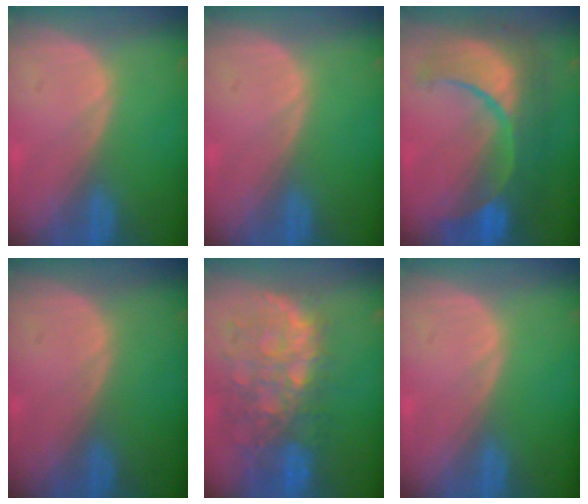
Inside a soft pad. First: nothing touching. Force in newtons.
{"total": 0.0}
{"total": 12.3, "press": 12.2, "slide": 1.4}
{"total": 0.0}
{"total": 11.1, "press": 9.7, "slide": 5.5}
{"total": 0.0}